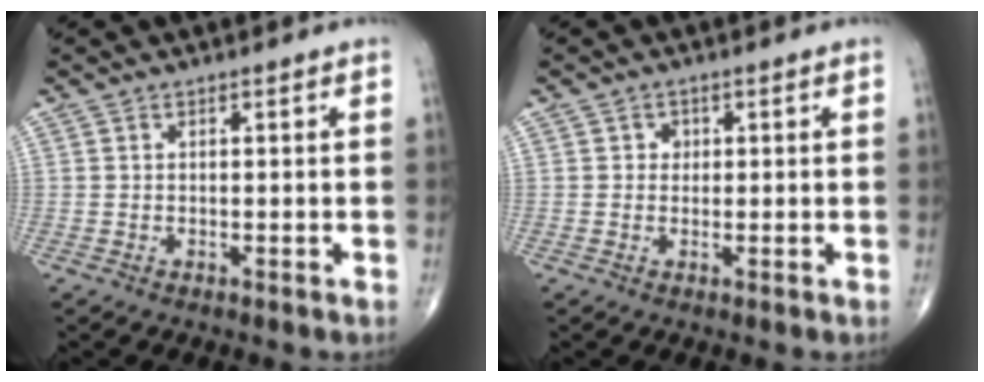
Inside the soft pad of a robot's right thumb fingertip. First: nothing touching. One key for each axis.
{"total": 1.6, "fx": 0.3, "fy": 1.5, "fz": 0.5, "tx": 0.002, "ty": 0.002, "tz": 0.001}